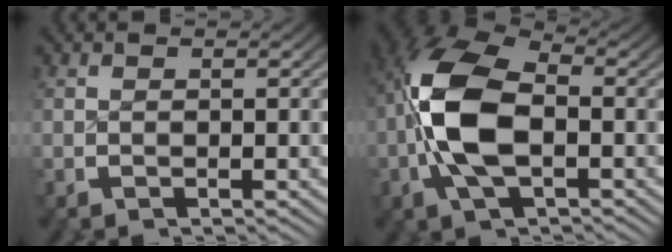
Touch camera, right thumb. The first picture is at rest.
{"total": 9.7, "force": [0.3, 6.0, 7.6], "torque": [-0.181, -0.022, 0.014]}